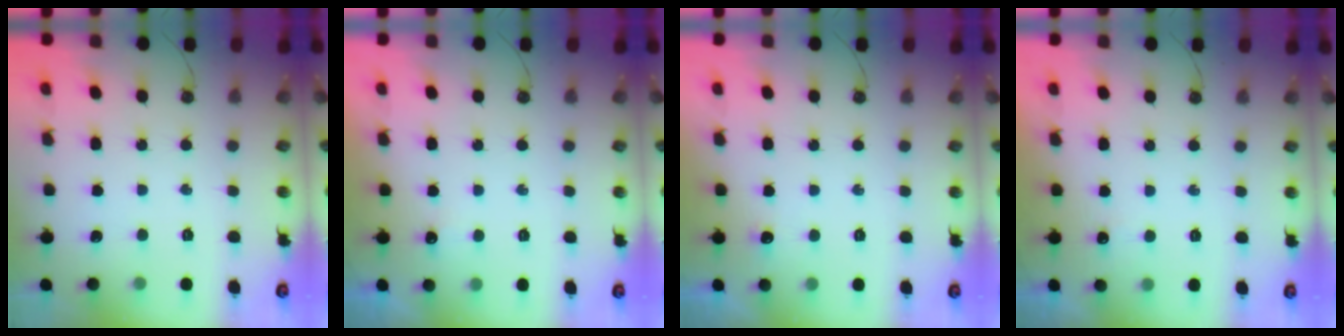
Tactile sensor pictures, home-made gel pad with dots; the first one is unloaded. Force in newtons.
{"total": 2.8, "press": 2.7, "slide": 0.4}
{"total": 4.7, "press": 4.5, "slide": 1.3}
{"total": 3.2, "press": 3.1, "slide": 0.7}